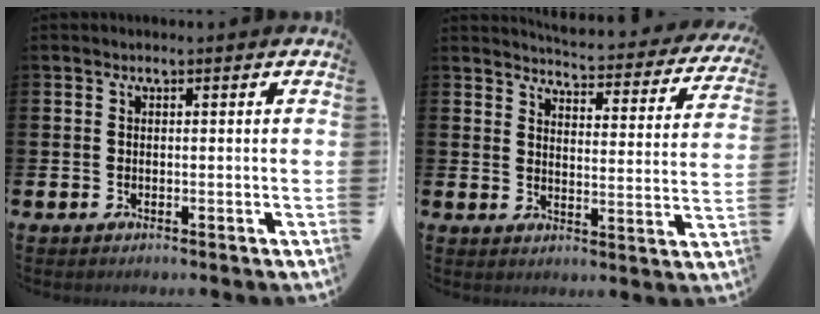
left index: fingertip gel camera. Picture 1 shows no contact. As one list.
[{"total": 4.4, "force": [4.4, 0.4, 0.7], "torque": [-0.025, -0.039, 0.071]}]